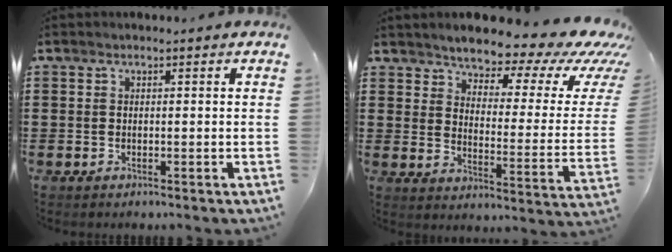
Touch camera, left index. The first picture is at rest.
{"total": 6.2, "force": [5.6, 1.2, 2.3], "torque": [-0.060, -0.052, 0.092]}